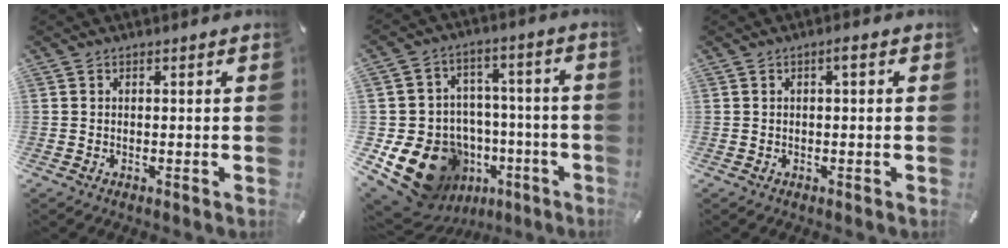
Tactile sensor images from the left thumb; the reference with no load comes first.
{"total": 18.3, "force": [-7.5, 14.6, 8.0], "torque": [-0.133, 0.032, -0.092]}
{"total": 1.6, "force": [0.2, 0.4, 1.5], "torque": [-0.030, 0.005, 0.001]}